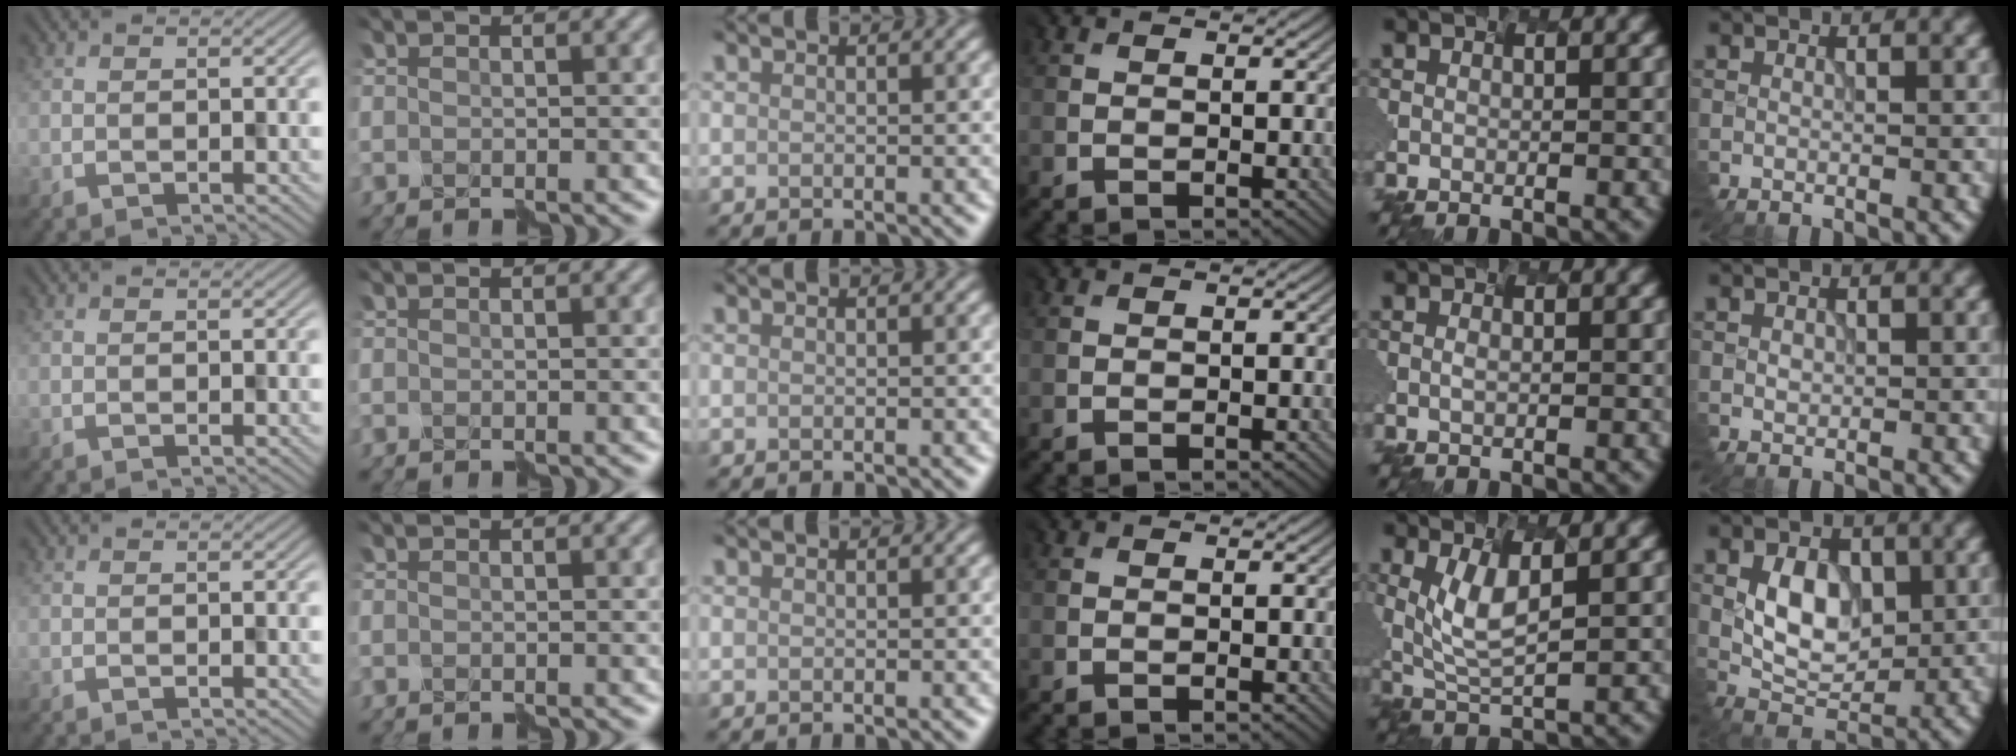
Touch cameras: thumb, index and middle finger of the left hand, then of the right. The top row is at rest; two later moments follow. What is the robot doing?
{"motion": "assemble", "object": "hinged jar"}